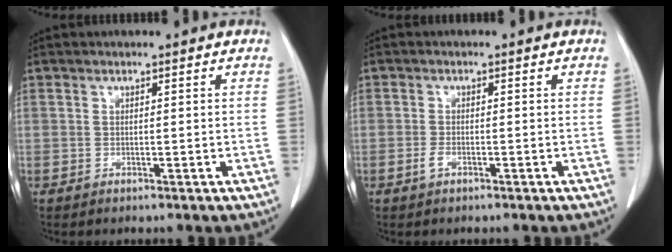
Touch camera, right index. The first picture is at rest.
{"total": 1.3, "force": [-0.7, 0.6, 1.0], "torque": [-0.022, 0.001, -0.011]}